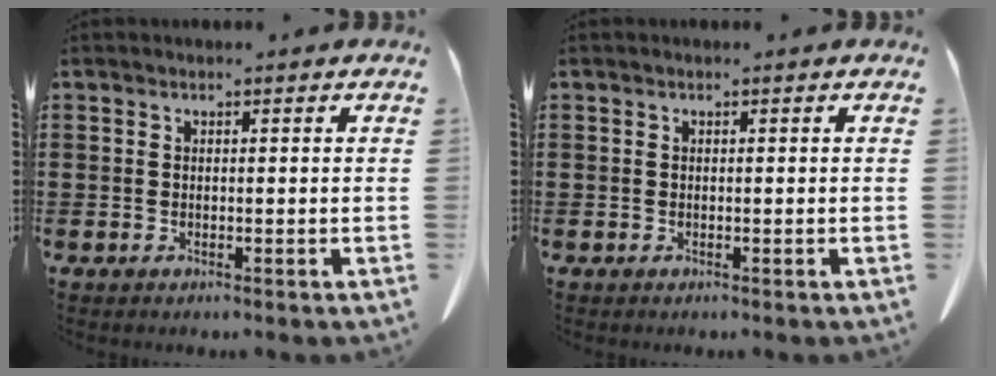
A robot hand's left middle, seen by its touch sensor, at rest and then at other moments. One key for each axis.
{"total": 0.0}